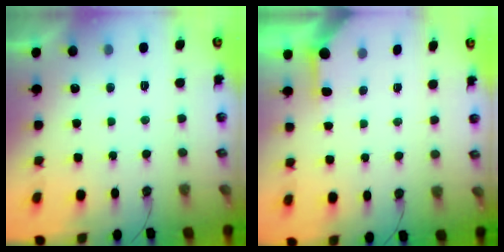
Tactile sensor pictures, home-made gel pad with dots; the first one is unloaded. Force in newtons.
{"total": 2.4, "press": 2.4, "slide": 0.4}